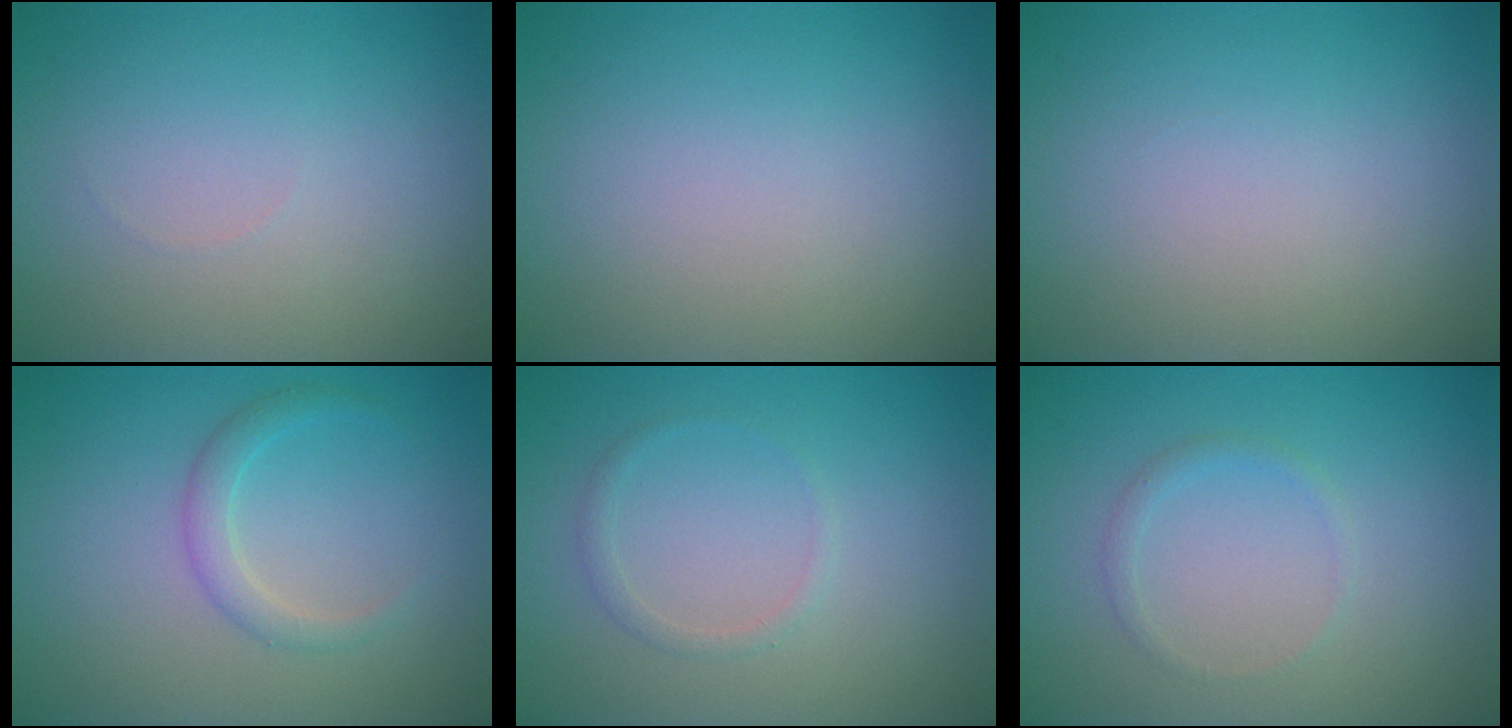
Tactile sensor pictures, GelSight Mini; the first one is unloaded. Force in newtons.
{"total": 0.0}
{"total": 0.0}
{"total": 1.8, "press": 1.8, "slide": 0.1}
{"total": 1.0, "press": 1.0, "slide": 0.1}
{"total": 0.9, "press": 0.9, "slide": 0.1}